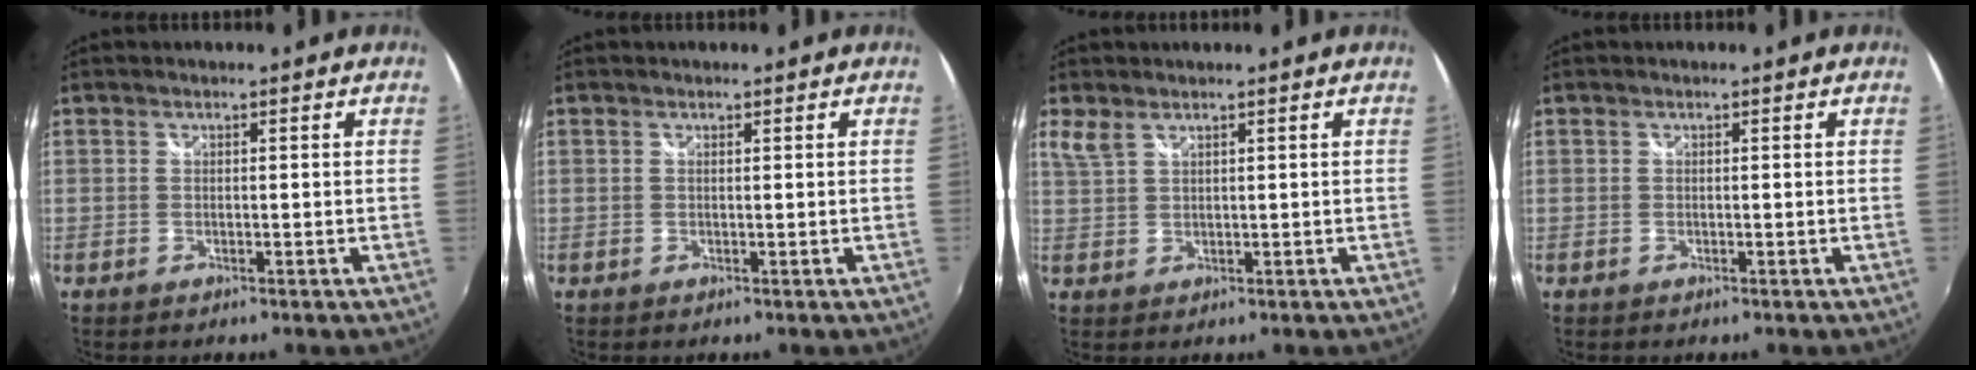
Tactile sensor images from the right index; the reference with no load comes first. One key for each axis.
{"total": 0.0}
{"total": 2.6, "fx": 1.9, "fy": 0.9, "fz": 1.6, "tx": -0.035, "ty": 0.000, "tz": 0.041}
{"total": 0.0}